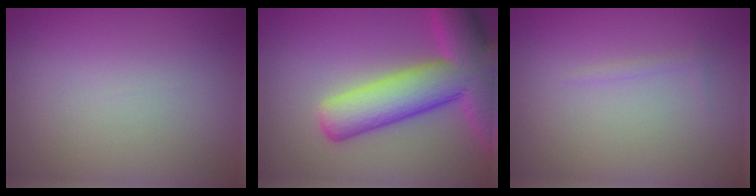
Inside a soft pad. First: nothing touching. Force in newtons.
{"total": 10.5, "press": 10.5, "slide": 0.8}
{"total": 0.5, "press": 0.5, "slide": 0.1}